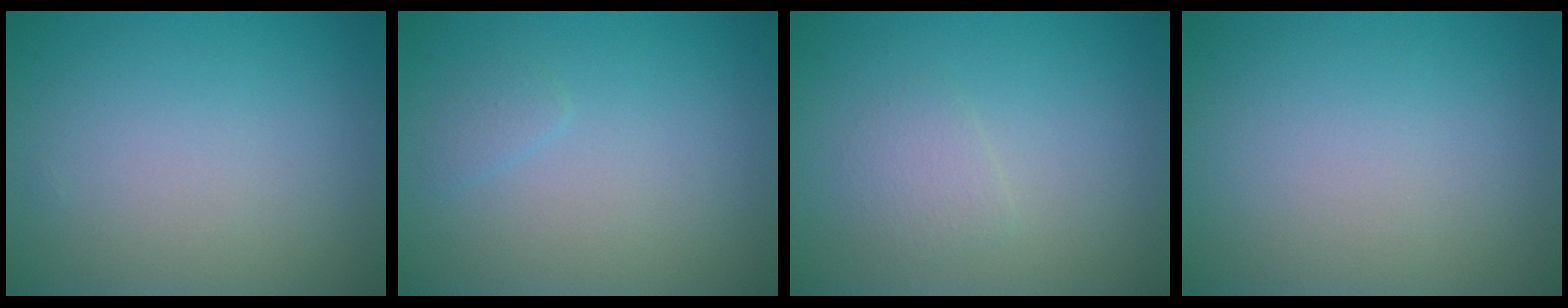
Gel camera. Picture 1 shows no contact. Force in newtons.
{"total": 0.7, "press": 0.7, "slide": 0.1}
{"total": 1.4, "press": 1.4, "slide": 0.1}
{"total": 0.0}